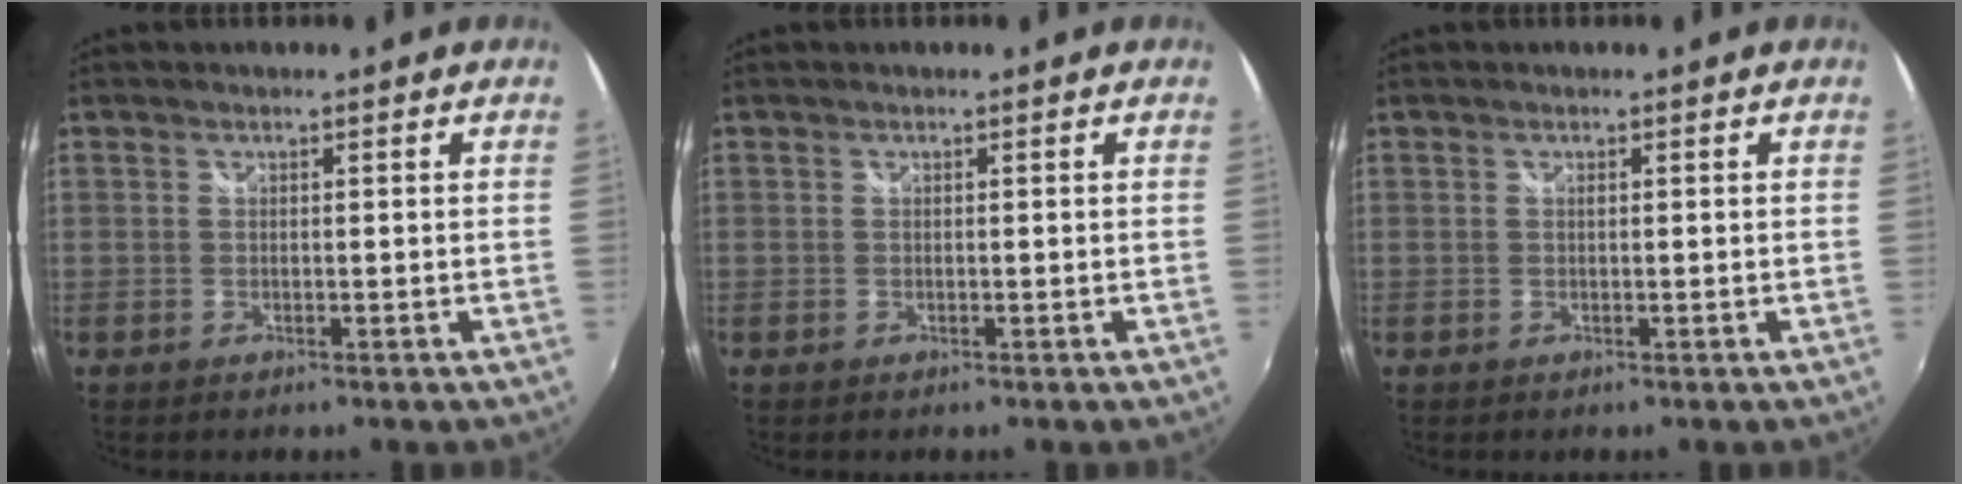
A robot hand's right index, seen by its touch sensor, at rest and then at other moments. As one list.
[{"total": 0.0}, {"total": 0.0}]